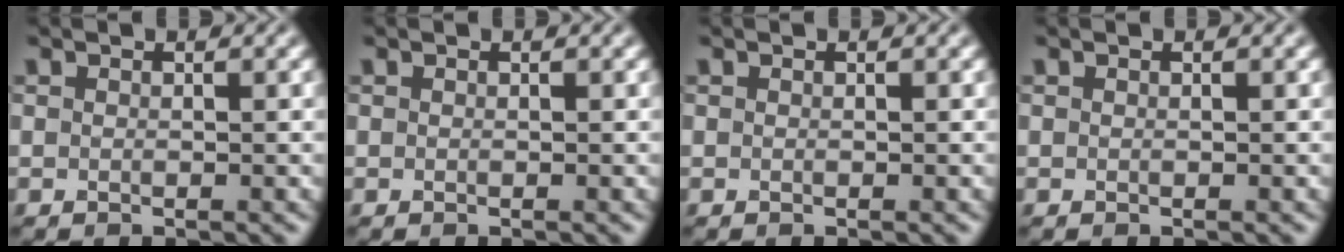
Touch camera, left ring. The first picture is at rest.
{"total": 0.0}
{"total": 0.0}
{"total": 0.0}